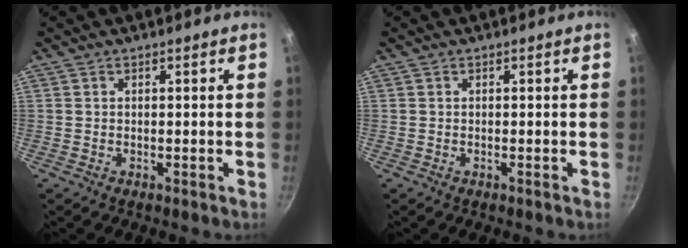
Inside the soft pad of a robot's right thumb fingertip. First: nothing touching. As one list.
[{"total": 0.0}]